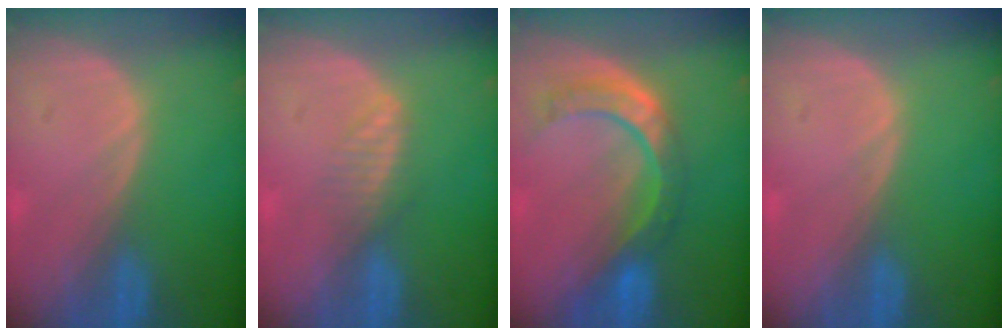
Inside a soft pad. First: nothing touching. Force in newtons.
{"total": 2.3, "press": 2.3, "slide": 0.1}
{"total": 8.7, "press": 7.3, "slide": 4.7}
{"total": 0.0}